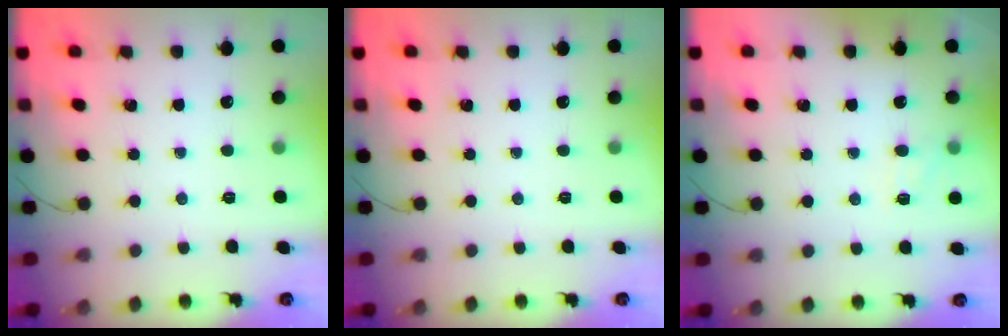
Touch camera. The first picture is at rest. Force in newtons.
{"total": 0.0}
{"total": 5.7, "press": 5.6, "slide": 1.3}